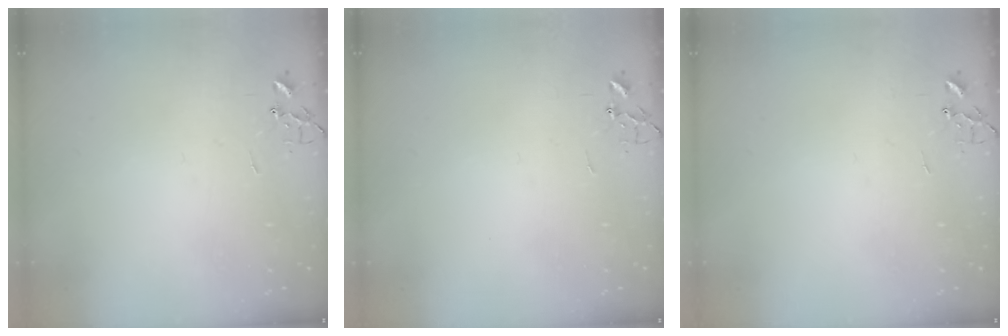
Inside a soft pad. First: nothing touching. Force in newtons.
{"total": 0.0}
{"total": 0.0}